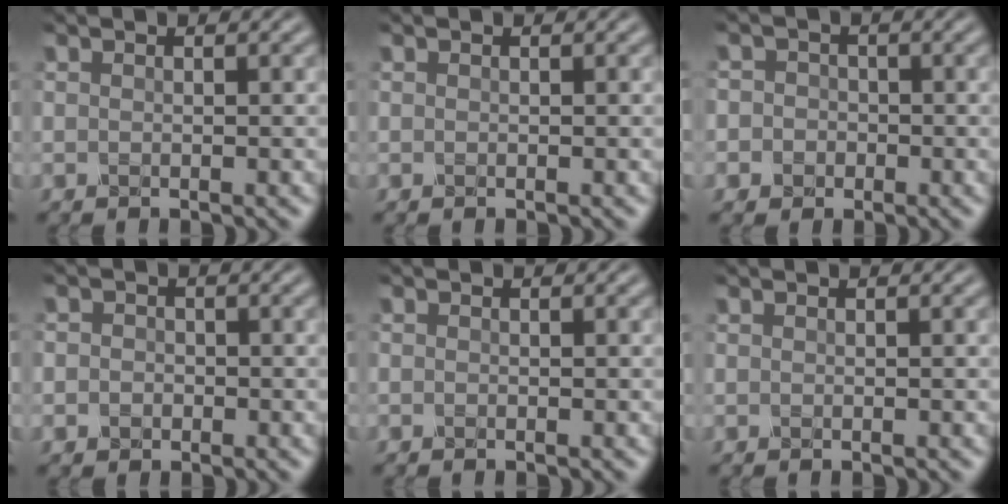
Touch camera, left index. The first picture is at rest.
{"total": 0.0}
{"total": 3.3, "force": [-0.4, 3.2, 0.9], "torque": [0.015, 0.014, -0.036]}
{"total": 1.7, "force": [-0.1, 1.6, 0.6], "torque": [0.005, 0.002, -0.016]}
{"total": 0.0}
{"total": 0.0}